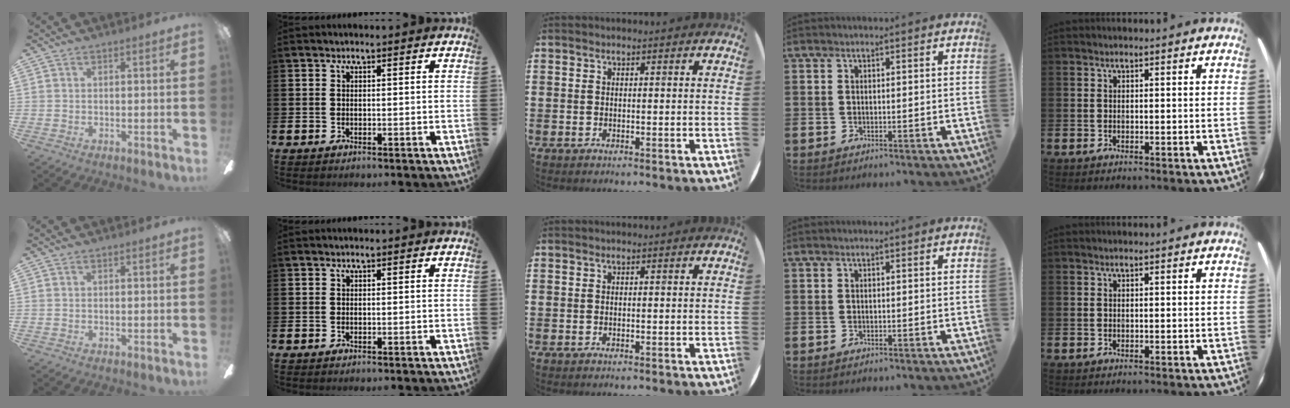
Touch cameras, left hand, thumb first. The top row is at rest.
{}